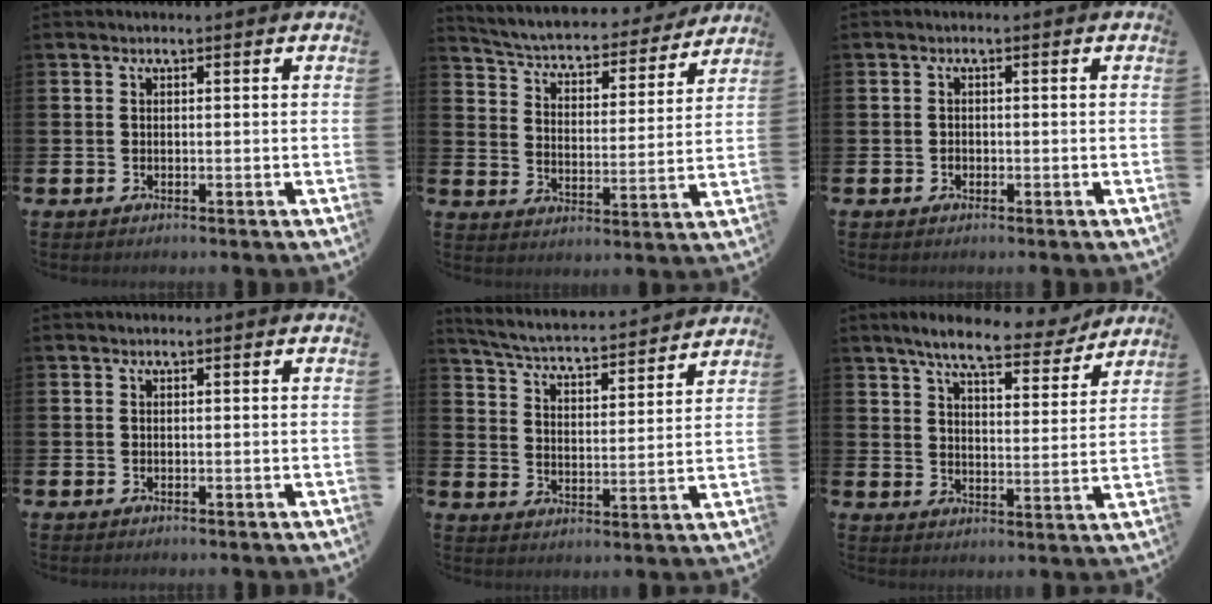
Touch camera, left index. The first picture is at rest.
{"total": 5.1, "force": [4.8, 1.2, 1.5], "torque": [-0.055, -0.041, 0.074]}
{"total": 0.7, "force": [-0.3, 0.6, 0.2], "torque": [-0.005, 0.003, -0.007]}
{"total": 0.0}
{"total": 4.5, "force": [4.4, 0.2, 1.1], "torque": [-0.047, -0.044, 0.069]}
{"total": 8.0, "force": [7.1, 1.6, 3.5], "torque": [-0.068, -0.033, 0.120]}